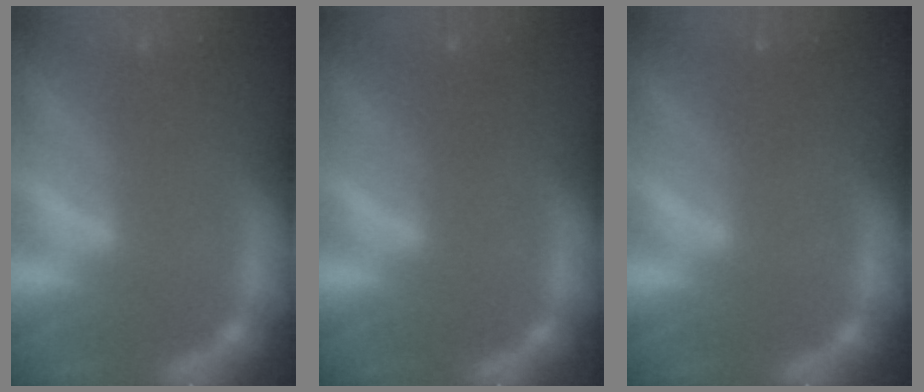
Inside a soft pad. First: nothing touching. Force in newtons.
{"total": 1.5}
{"total": 1.0}